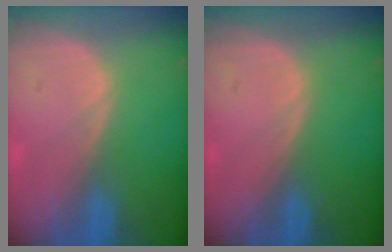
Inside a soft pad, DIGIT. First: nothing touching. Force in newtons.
{"total": 0.0}